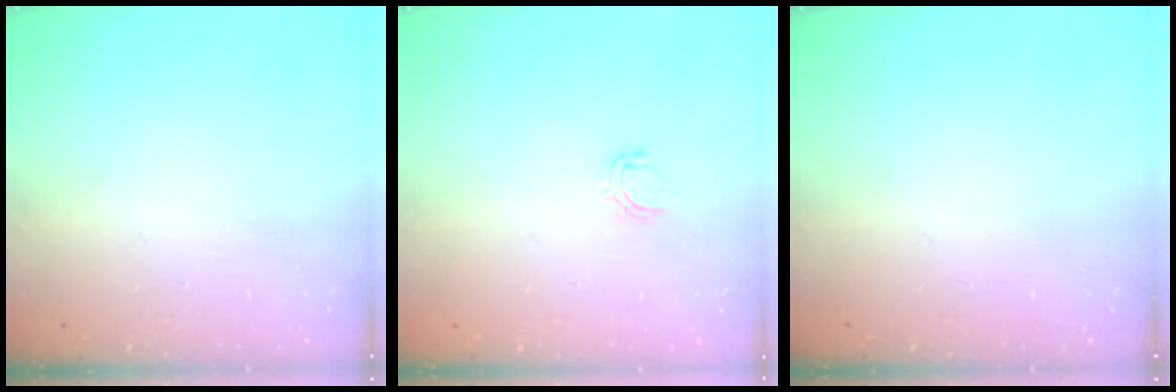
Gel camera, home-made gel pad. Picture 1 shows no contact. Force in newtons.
{"total": 3.8, "press": 3.8, "slide": 0.3}
{"total": 0.0}